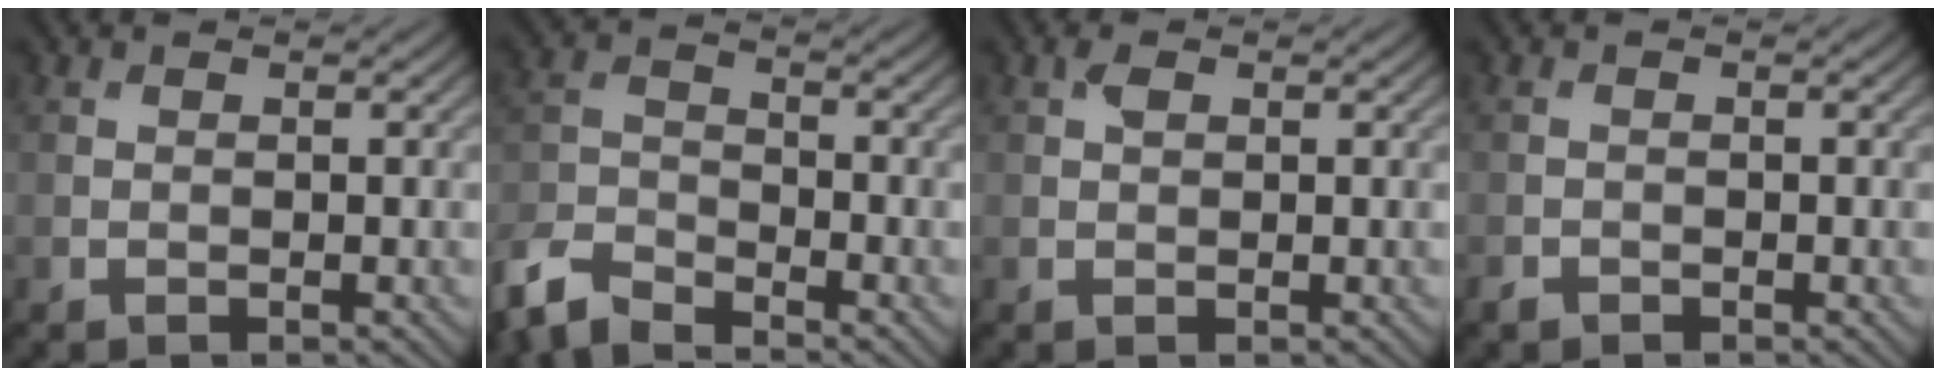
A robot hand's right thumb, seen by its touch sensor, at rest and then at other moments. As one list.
[{"total": 6.4, "force": [-5.6, 1.9, 2.4], "torque": [-0.058, -0.011, -0.132]}, {"total": 1.1, "force": [0.4, 0.6, 0.8], "torque": [-0.017, 0.001, 0.008]}, {"total": 0.8, "force": [-0.7, 0.4, 0.1], "torque": [-0.003, -0.004, -0.013]}]